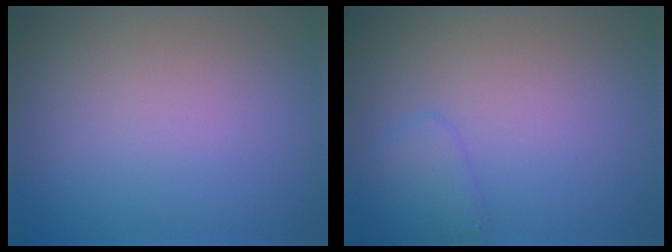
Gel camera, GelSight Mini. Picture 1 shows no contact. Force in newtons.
{"total": 1.6, "press": 1.6, "slide": 0.1}